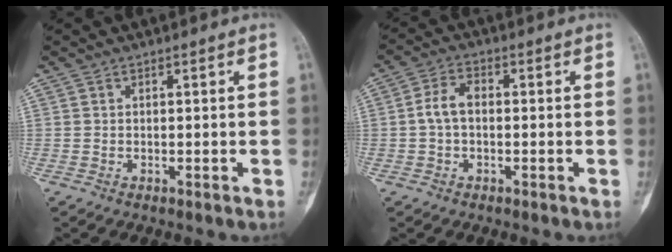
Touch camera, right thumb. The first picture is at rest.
{"total": 4.6, "force": [-0.3, 2.9, 3.6], "torque": [-0.069, 0.017, -0.011]}